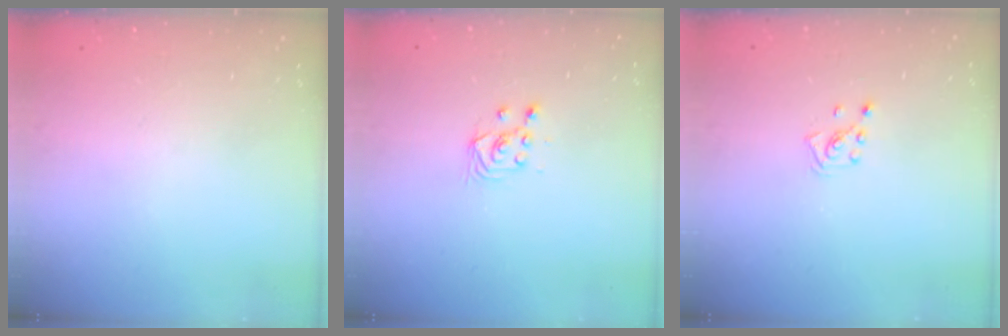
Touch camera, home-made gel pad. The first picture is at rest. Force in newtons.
{"total": 2.9, "press": 2.7, "slide": 1.0}
{"total": 2.6, "press": 2.6, "slide": 0.5}